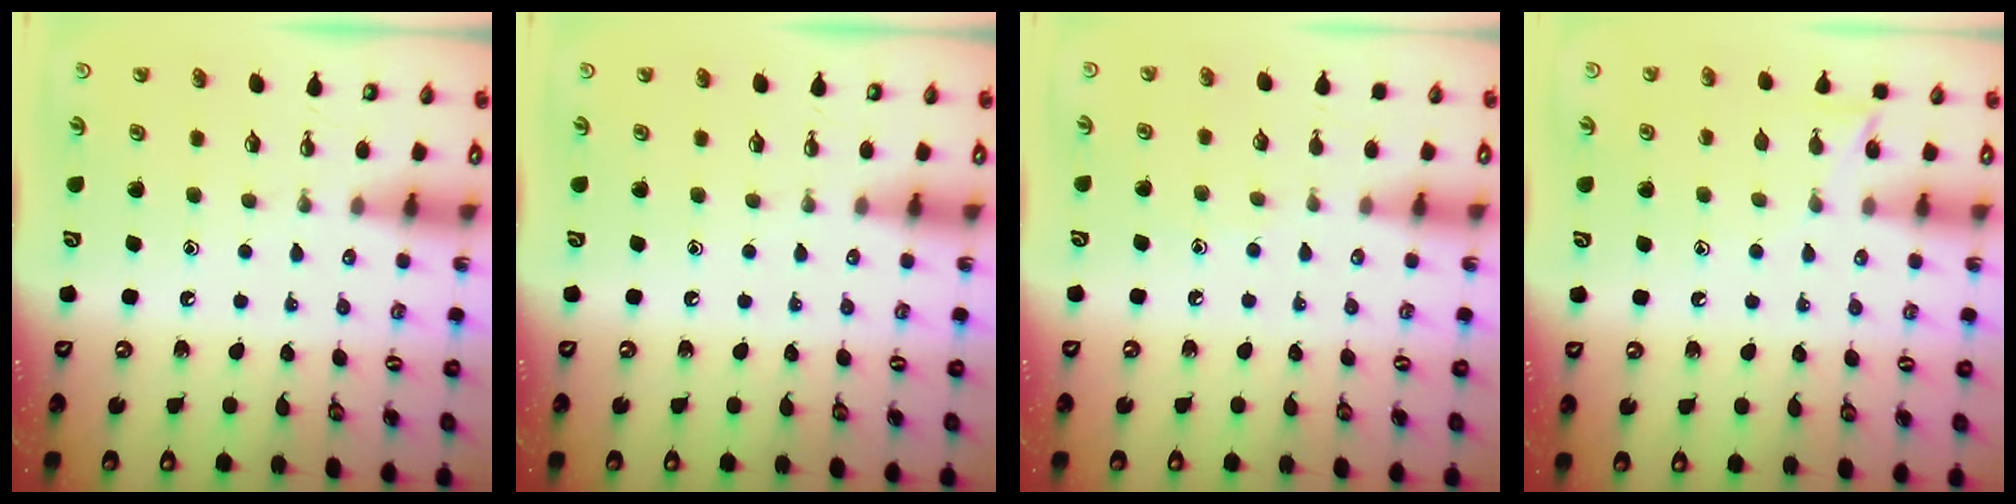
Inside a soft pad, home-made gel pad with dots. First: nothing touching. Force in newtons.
{"total": 0.0}
{"total": 3.8, "press": 3.8, "slide": 0.5}
{"total": 6.3, "press": 6.3, "slide": 0.7}